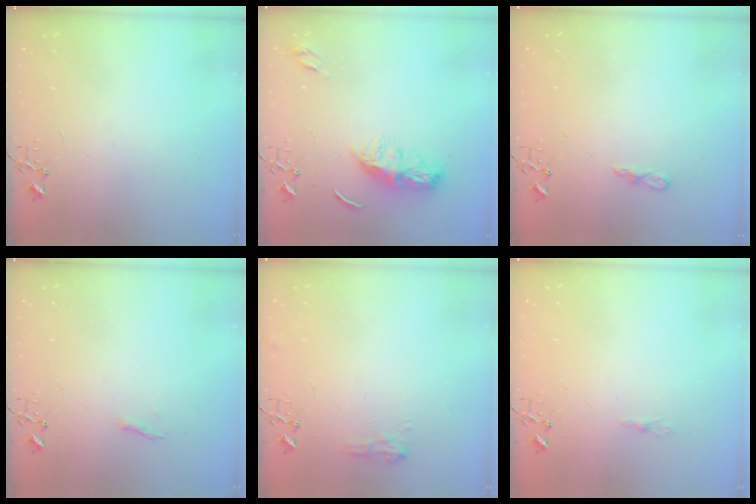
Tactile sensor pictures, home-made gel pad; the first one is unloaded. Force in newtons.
{"total": 9.4, "press": 9.4, "slide": 0.4}
{"total": 5.0, "press": 5.0, "slide": 0.5}
{"total": 4.7, "press": 4.6, "slide": 0.6}
{"total": 8.0, "press": 7.9, "slide": 0.7}
{"total": 4.7, "press": 4.6, "slide": 0.6}